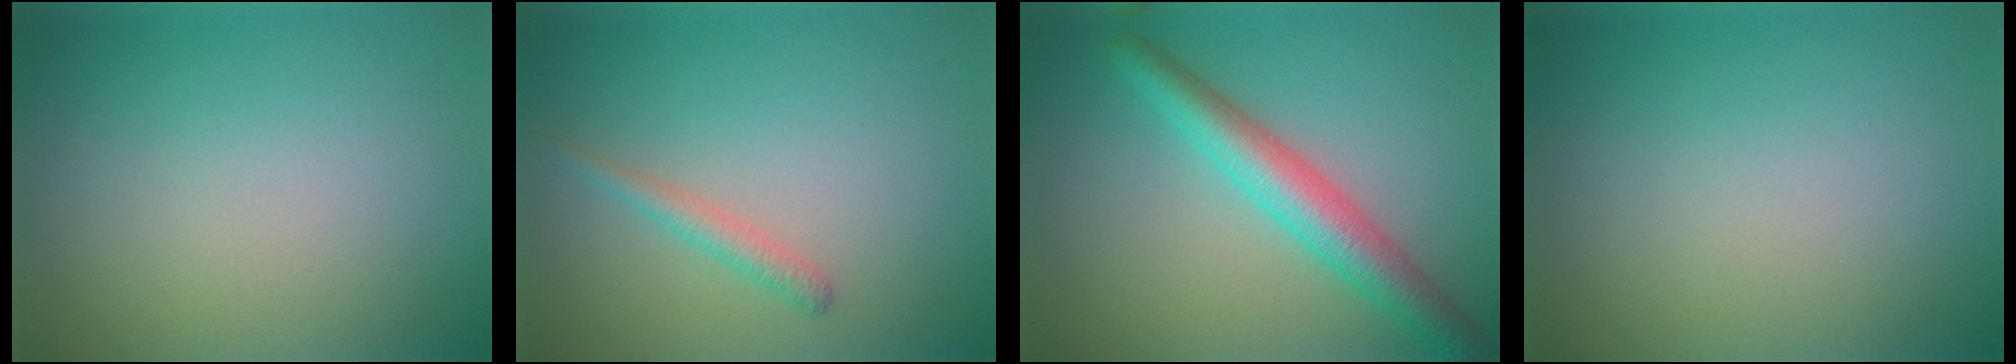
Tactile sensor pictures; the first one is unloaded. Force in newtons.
{"total": 1.4, "press": 1.4, "slide": 0.2}
{"total": 4.8, "press": 4.8, "slide": 0.1}
{"total": 0.0}